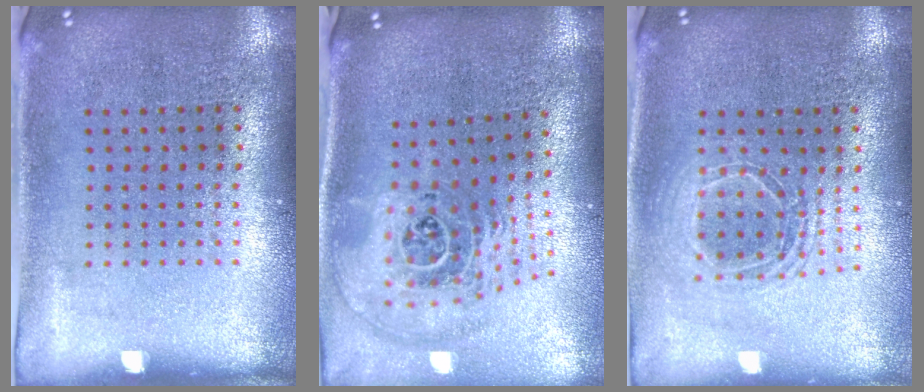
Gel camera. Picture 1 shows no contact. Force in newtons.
{"total": 2.7, "press": 1.8, "slide": 1.9}
{"total": 1.7, "press": 1.4, "slide": 0.9}